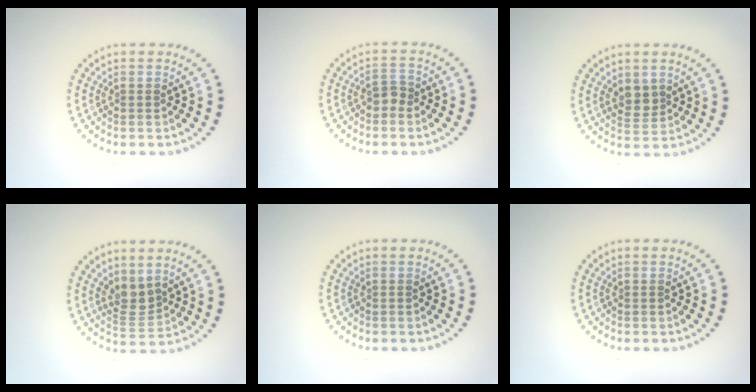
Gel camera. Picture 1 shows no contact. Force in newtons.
{"total": 1.5, "press": 1.3, "slide": 0.6}
{"total": 2.2, "press": 2.0, "slide": 1.0}
{"total": 2.7, "press": 2.2, "slide": 1.5}
{"total": 0.0}
{"total": 0.0}